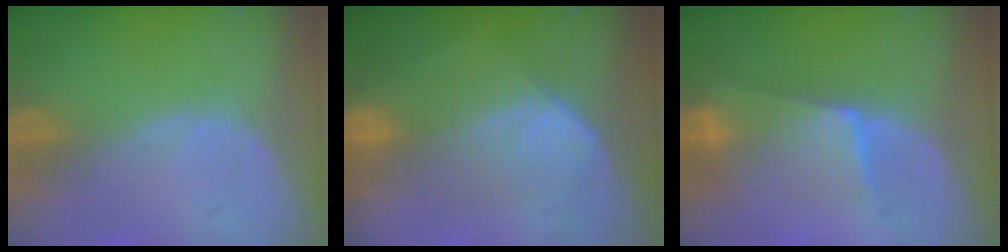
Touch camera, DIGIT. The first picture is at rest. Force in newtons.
{"total": 6.8, "press": 6.7, "slide": 1.3}
{"total": 6.6, "press": 5.9, "slide": 2.9}